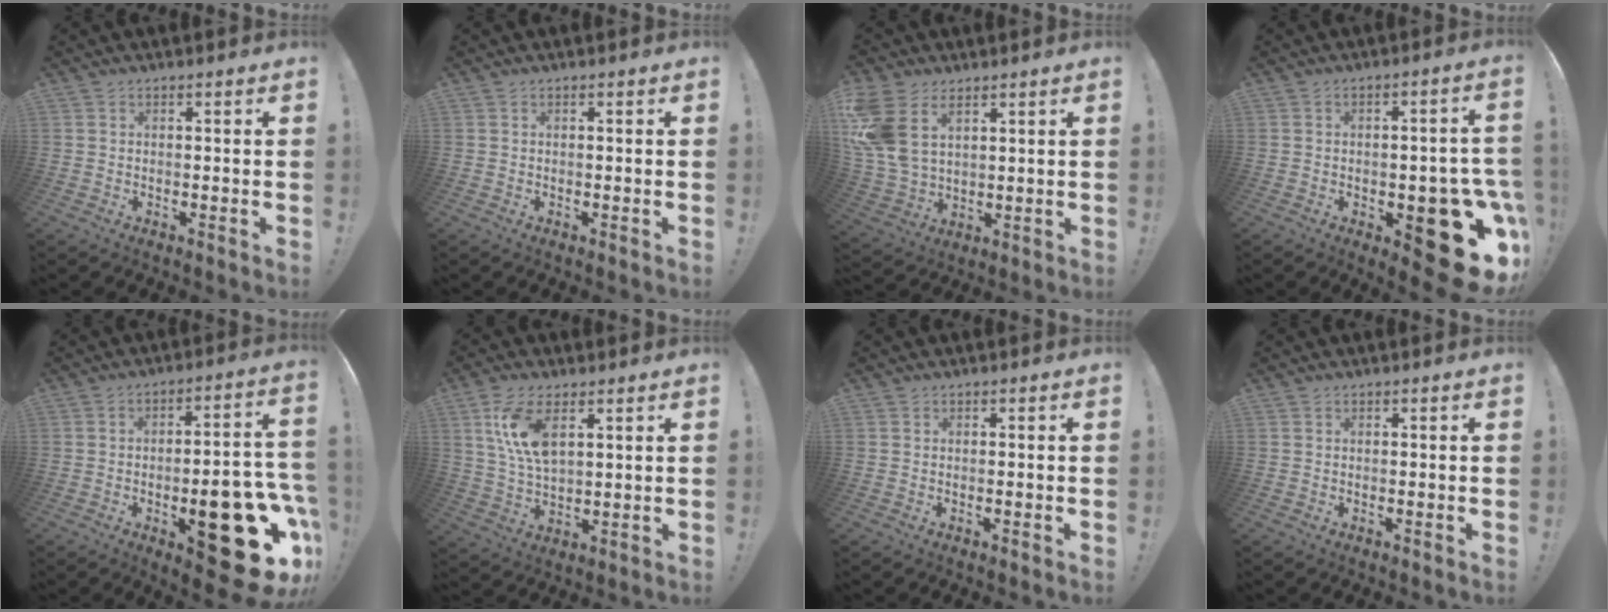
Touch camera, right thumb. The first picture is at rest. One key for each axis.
{"total": 0.0}
{"total": 12.4, "fx": 5.6, "fy": 8.1, "fz": 7.6, "tx": -0.163, "ty": -0.027, "tz": 0.110}
{"total": 19.4, "fx": -6.9, "fy": 8.5, "fz": 16.0, "tx": -0.158, "ty": 0.036, "tz": -0.085}
{"total": 24.3, "fx": -8.5, "fy": 9.8, "fz": 20.6, "tx": -0.224, "ty": 0.045, "tz": -0.108}
{"total": 10.9, "fx": 4.8, "fy": 5.0, "fz": 8.4, "tx": -0.172, "ty": -0.016, "tz": 0.084}
{"total": 0.0}
{"total": 0.0}